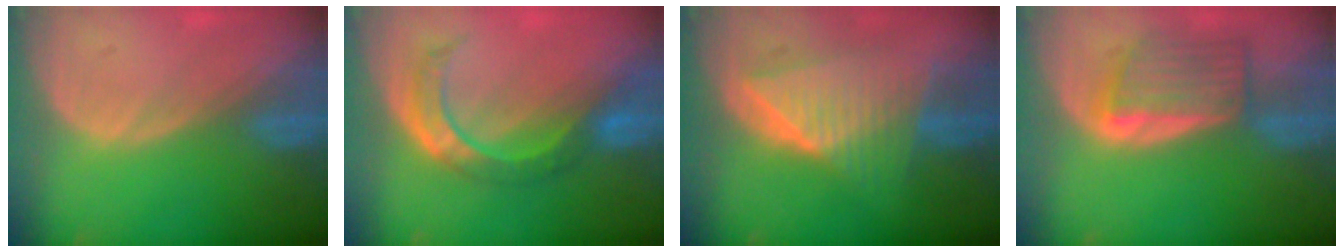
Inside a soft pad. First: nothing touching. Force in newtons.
{"total": 6.8, "press": 6.6, "slide": 1.7}
{"total": 8.2, "press": 8.2, "slide": 0.4}
{"total": 6.2, "press": 6.2, "slide": 0.4}